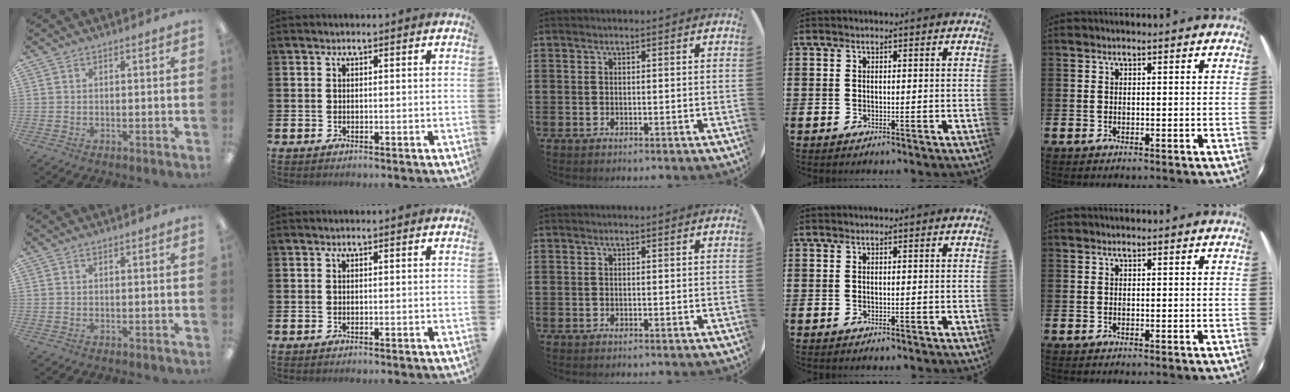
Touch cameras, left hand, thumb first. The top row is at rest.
{}